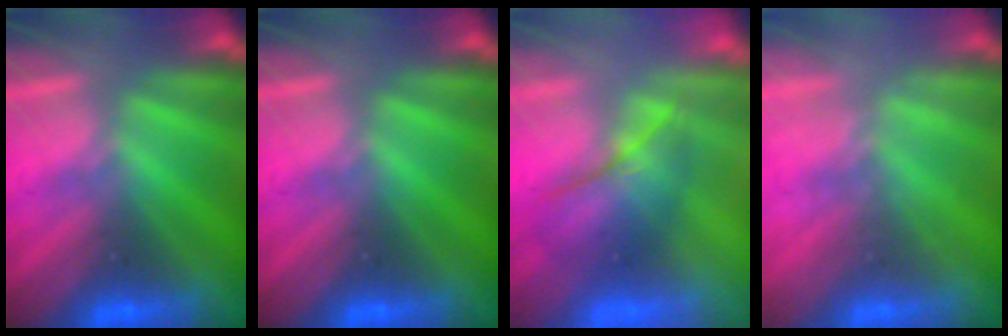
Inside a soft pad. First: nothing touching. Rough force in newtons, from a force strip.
{"total": 0.0}
{"total": 2.3}
{"total": 2.2}